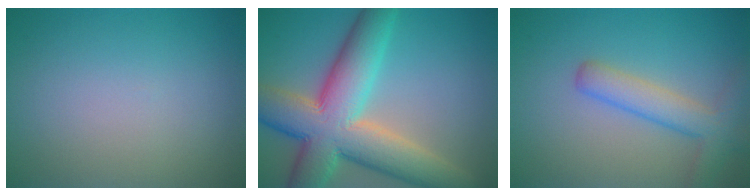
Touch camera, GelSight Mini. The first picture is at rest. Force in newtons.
{"total": 12.1, "press": 12.1, "slide": 0.6}
{"total": 4.0, "press": 4.0, "slide": 0.2}